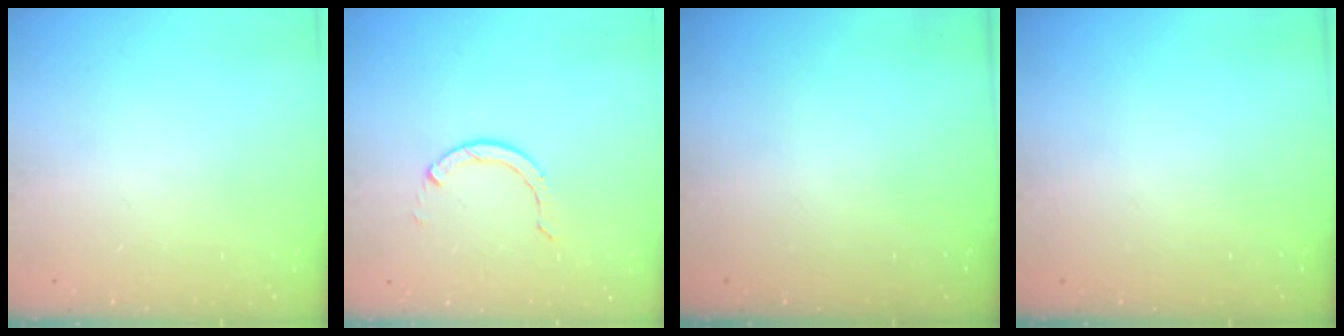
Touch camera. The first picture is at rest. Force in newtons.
{"total": 2.9, "press": 2.9, "slide": 0.4}
{"total": 0.0}
{"total": 0.0}